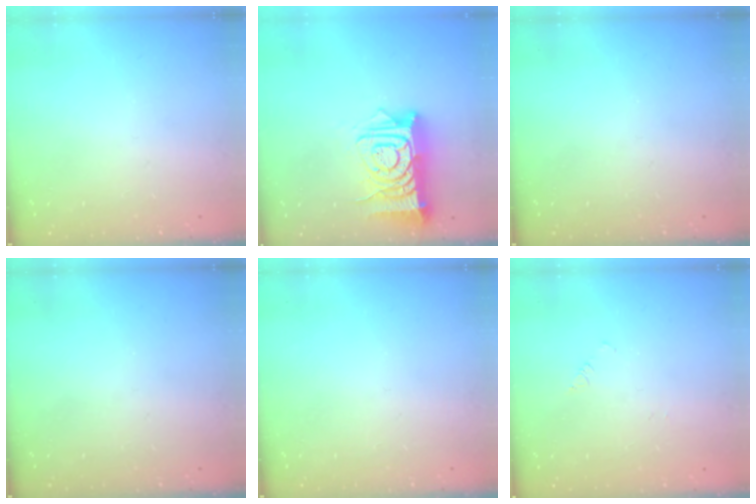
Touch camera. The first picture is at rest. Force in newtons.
{"total": 14.5, "press": 14.4, "slide": 1.6}
{"total": 0.0}
{"total": 0.0}
{"total": 0.0}
{"total": 1.4, "press": 1.3, "slide": 0.3}